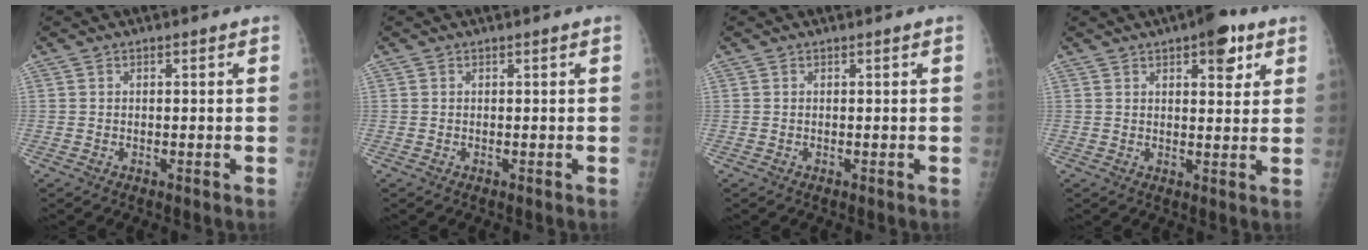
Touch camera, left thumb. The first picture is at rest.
{"total": 0.0}
{"total": 0.0}
{"total": 7.4, "force": [4.0, 3.1, 5.5], "torque": [-0.049, -0.013, 0.047]}